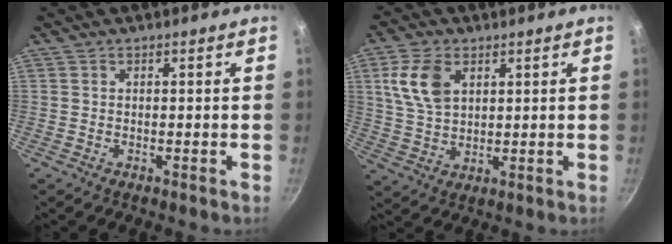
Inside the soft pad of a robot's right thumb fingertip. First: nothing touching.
{"total": 9.3, "force": [3.4, 5.8, 6.4], "torque": [-0.118, -0.010, 0.068]}